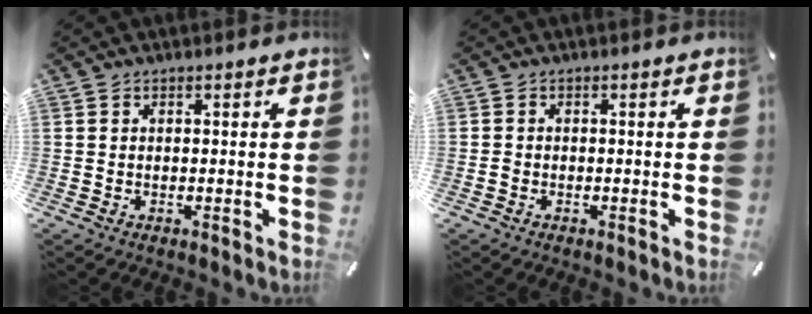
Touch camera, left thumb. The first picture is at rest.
{"total": 0.9, "force": [-0.4, 0.6, 0.4], "torque": [-0.007, 0.003, -0.010]}